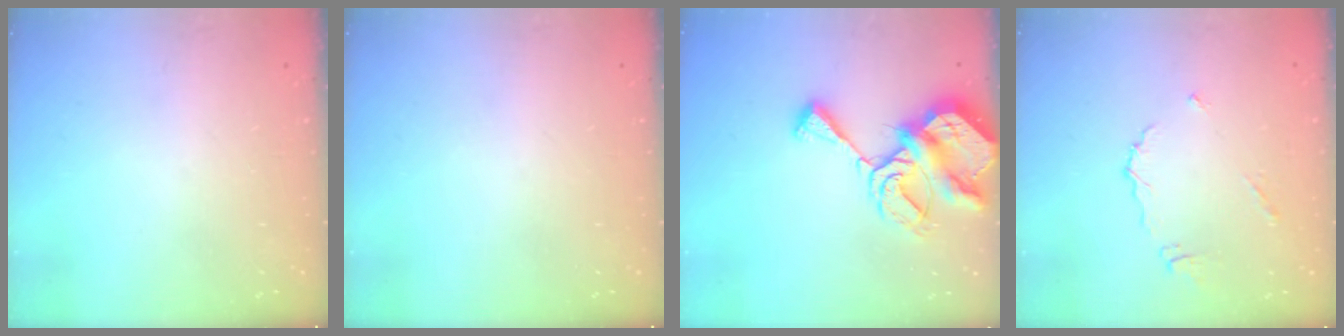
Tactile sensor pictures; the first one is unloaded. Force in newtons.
{"total": 0.0}
{"total": 11.1, "press": 11.0, "slide": 1.2}
{"total": 6.0, "press": 6.0, "slide": 0.4}